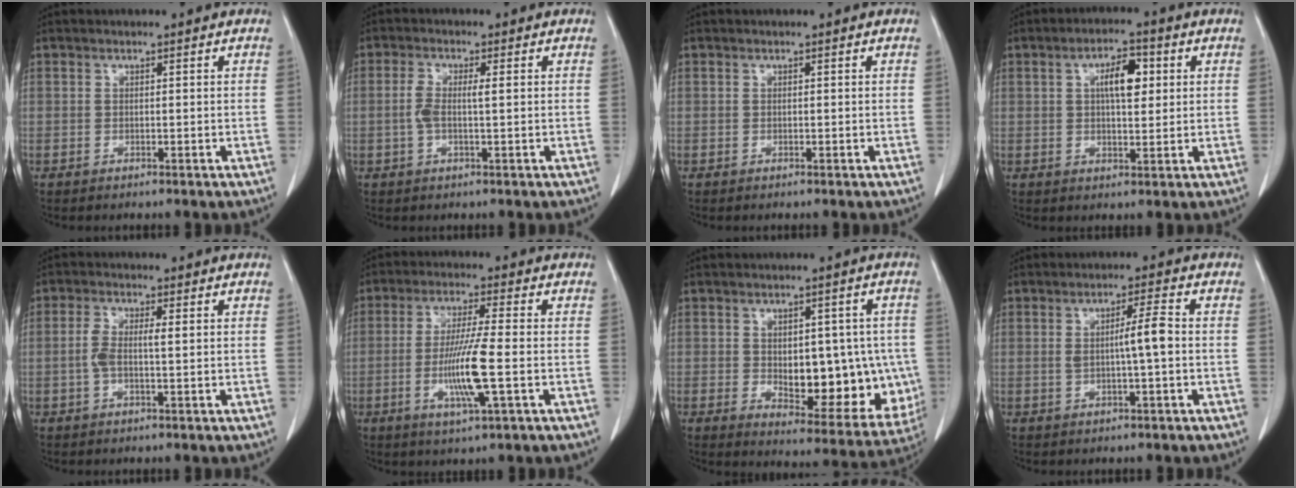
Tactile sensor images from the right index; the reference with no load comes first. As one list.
[{"total": 3.8, "force": [0.4, 0.8, 3.7], "torque": [-0.079, 0.008, 0.006]}, {"total": 0.0}, {"total": 6.1, "force": [1.6, 2.3, 5.4], "torque": [-0.091, 0.010, 0.028]}, {"total": 3.8, "force": [0.1, 1.0, 3.7], "torque": [-0.084, 0.014, 0.001]}, {"total": 9.1, "force": [-2.0, -0.1, 8.9], "torque": [-0.172, -0.011, -0.040]}, {"total": 15.2, "force": [-1.1, 7.7, 13.0], "torque": [-0.164, 0.003, 0.011]}, {"total": 4.4, "force": [0.0, 0.0, 4.4], "torque": [-0.075, 0.003, 0.000]}]